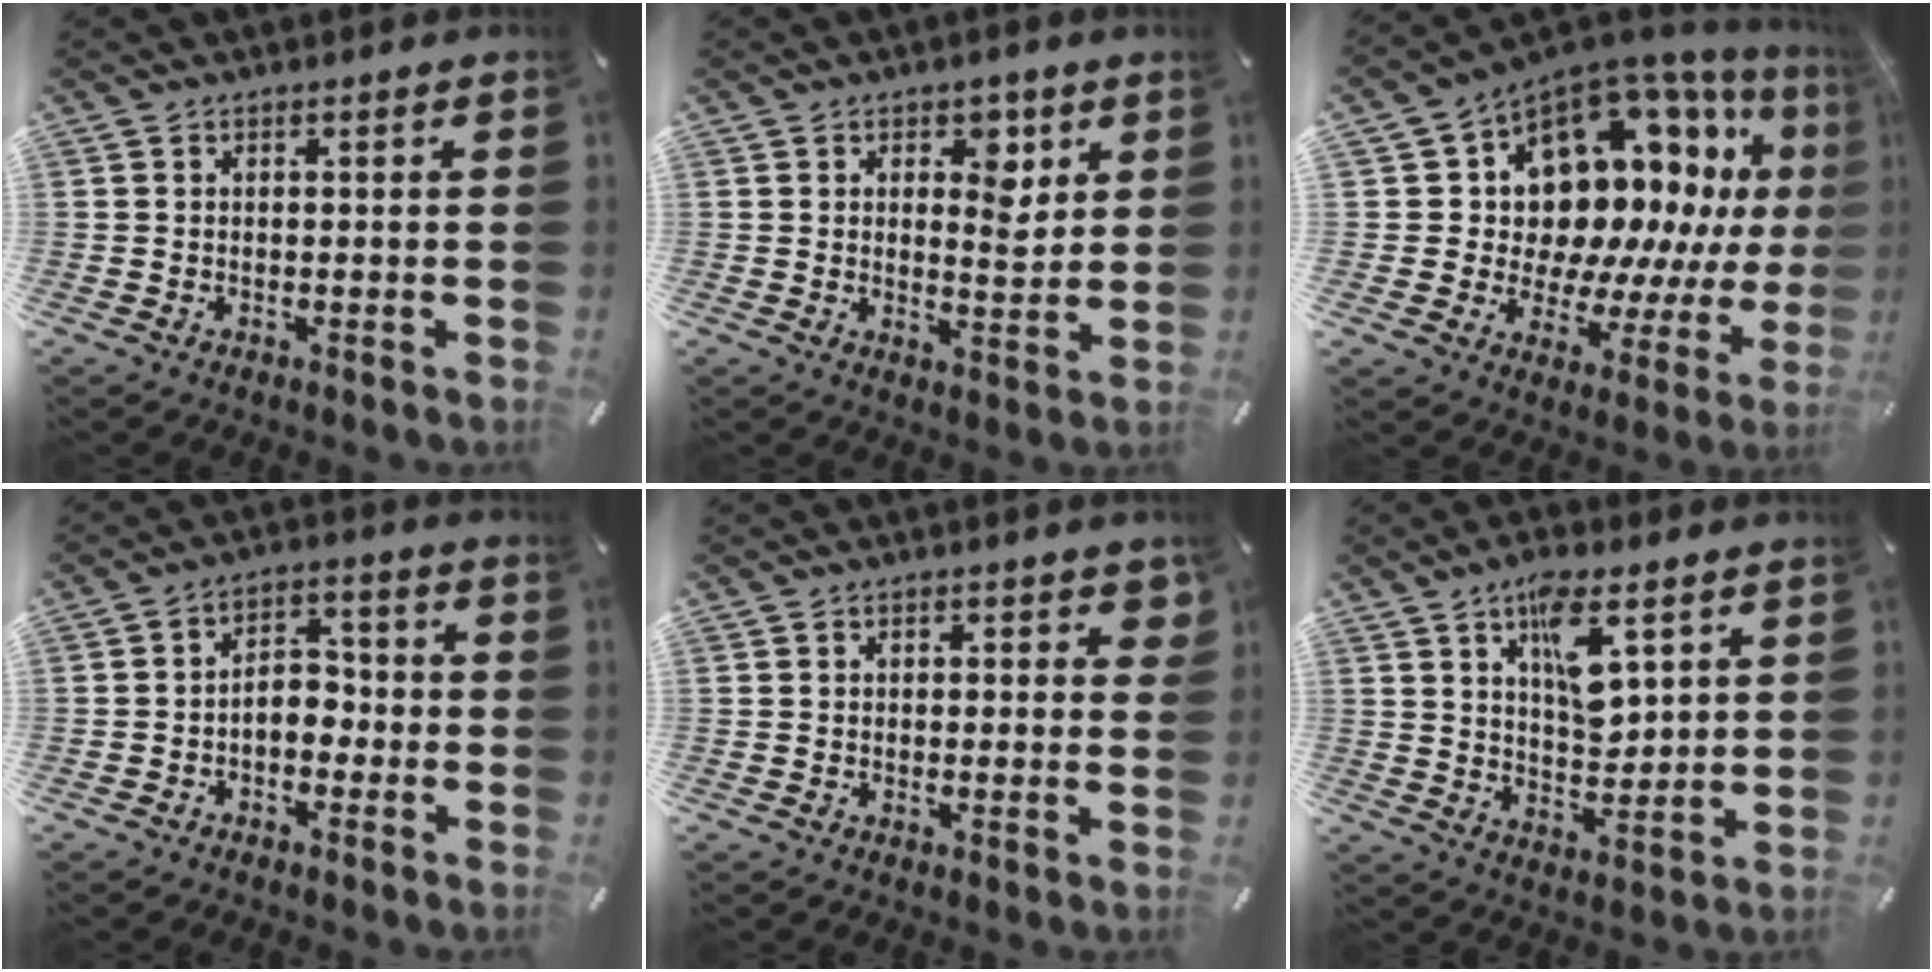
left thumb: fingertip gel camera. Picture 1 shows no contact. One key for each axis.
{"total": 6.3, "fx": 2.9, "fy": 3.9, "fz": 3.9, "tx": -0.032, "ty": -0.018, "tz": 0.040}
{"total": 15.7, "fx": 6.2, "fy": 12.0, "fz": 8.1, "tx": -0.105, "ty": -0.088, "tz": 0.126}
{"total": 5.7, "fx": -2.2, "fy": 4.0, "fz": 3.4, "tx": -0.049, "ty": 0.019, "tz": -0.042}
{"total": 2.1, "fx": 0.8, "fy": 1.3, "fz": 1.4, "tx": -0.005, "ty": -0.003, "tz": 0.007}
{"total": 11.4, "fx": 5.6, "fy": 5.5, "fz": 8.2, "tx": -0.125, "ty": -0.019, "tz": 0.095}